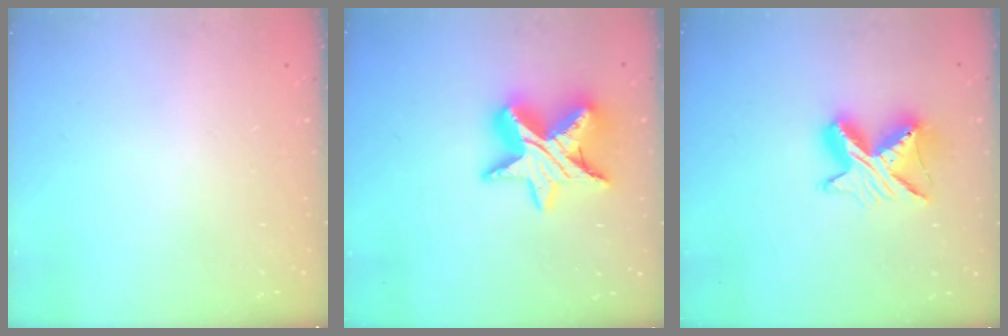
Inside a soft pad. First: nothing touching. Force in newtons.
{"total": 15.9, "press": 15.9, "slide": 1.1}
{"total": 9.8, "press": 9.8, "slide": 0.6}